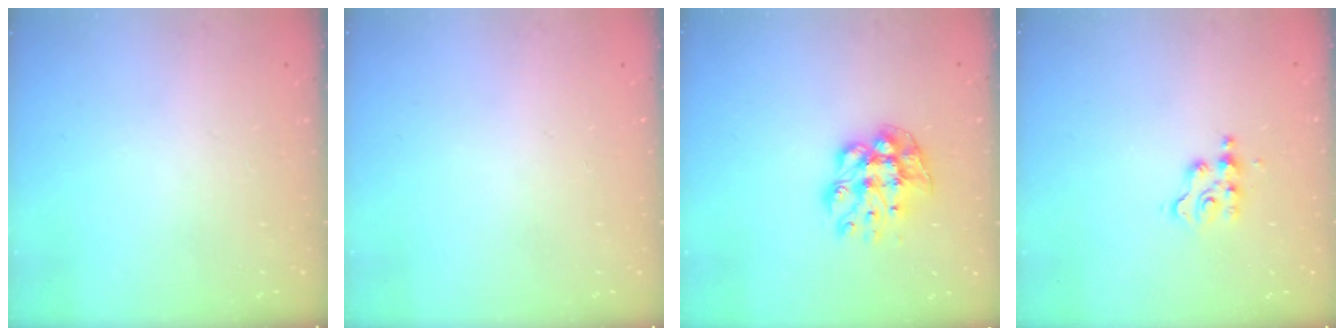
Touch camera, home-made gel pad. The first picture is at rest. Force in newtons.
{"total": 0.6, "press": 0.5, "slide": 0.2}
{"total": 10.8, "press": 10.8, "slide": 0.7}
{"total": 4.4, "press": 4.4, "slide": 0.6}